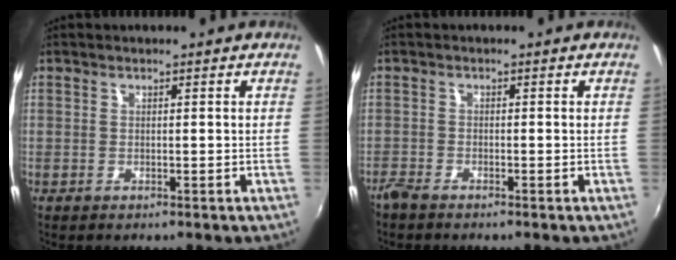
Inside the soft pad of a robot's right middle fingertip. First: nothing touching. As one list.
[{"total": 2.2, "force": [-2.1, 0.4, 0.7], "torque": [-0.023, -0.008, -0.043]}]